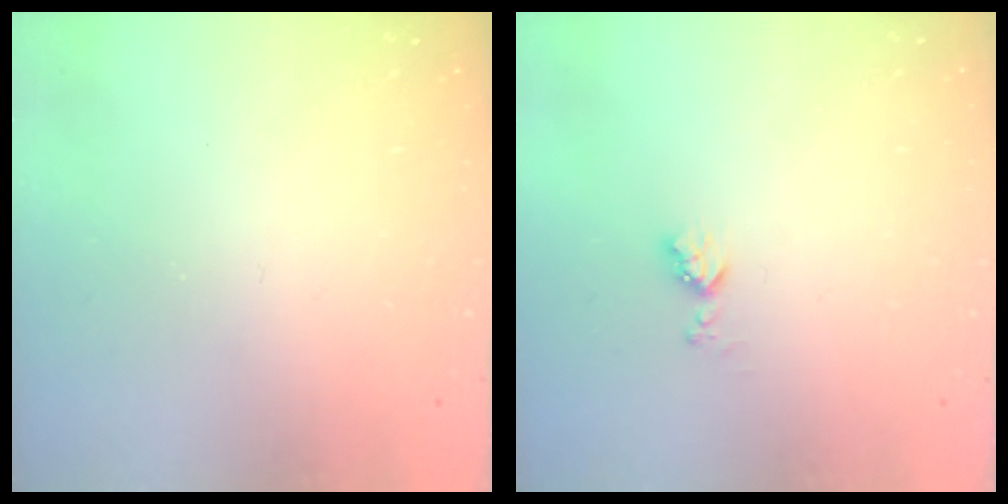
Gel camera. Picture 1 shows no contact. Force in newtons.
{"total": 3.7, "press": 3.7, "slide": 0.6}